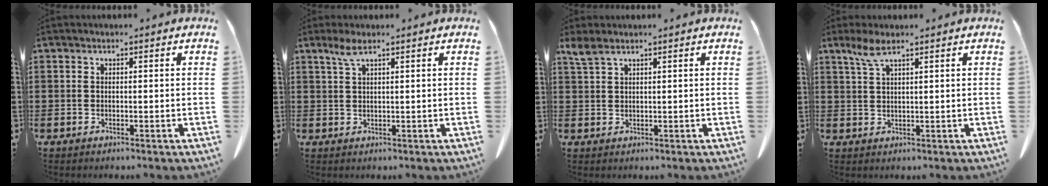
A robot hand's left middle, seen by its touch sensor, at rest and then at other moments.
{"total": 2.7, "force": [1.7, 0.4, 2.0], "torque": [-0.045, 0.003, 0.031]}
{"total": 2.5, "force": [1.7, 0.6, 1.8], "torque": [-0.041, 0.002, 0.031]}
{"total": 3.6, "force": [2.3, 0.6, 2.6], "torque": [-0.060, 0.002, 0.042]}